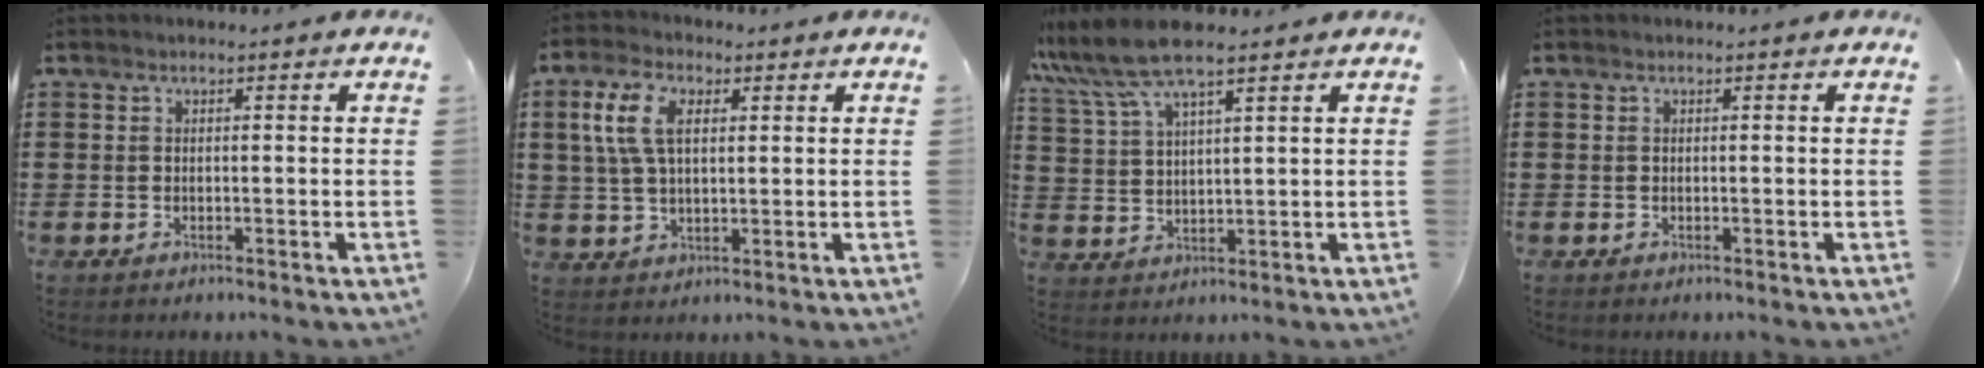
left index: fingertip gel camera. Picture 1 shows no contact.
{"total": 7.7, "force": [2.5, 4.1, 6.0], "torque": [-0.145, 0.010, 0.040]}
{"total": 8.1, "force": [6.3, 1.3, 4.8], "torque": [-0.122, -0.013, 0.113]}
{"total": 0.0}